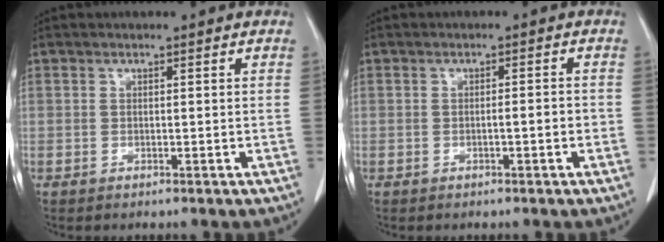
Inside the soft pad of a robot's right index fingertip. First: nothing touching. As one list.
[{"total": 1.8, "force": [-0.6, 0.2, 1.7], "torque": [-0.025, 0.000, -0.009]}]